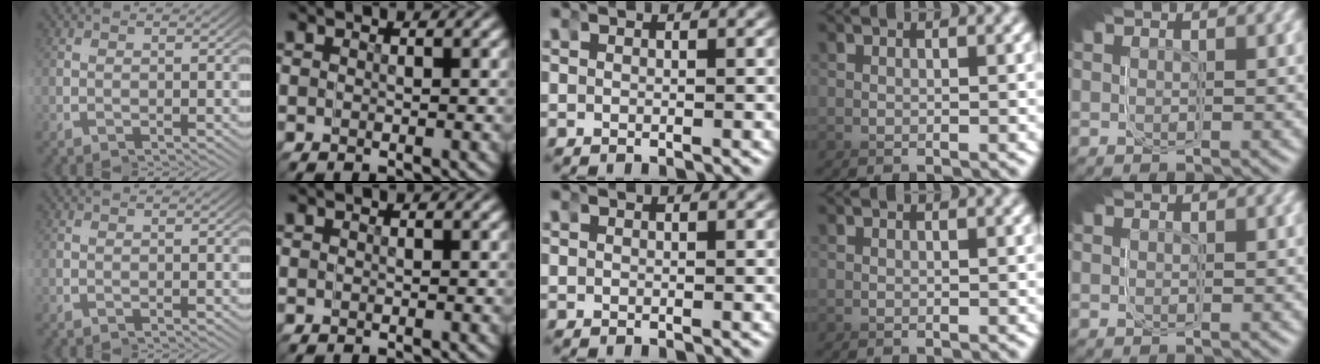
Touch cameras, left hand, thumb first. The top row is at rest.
{}